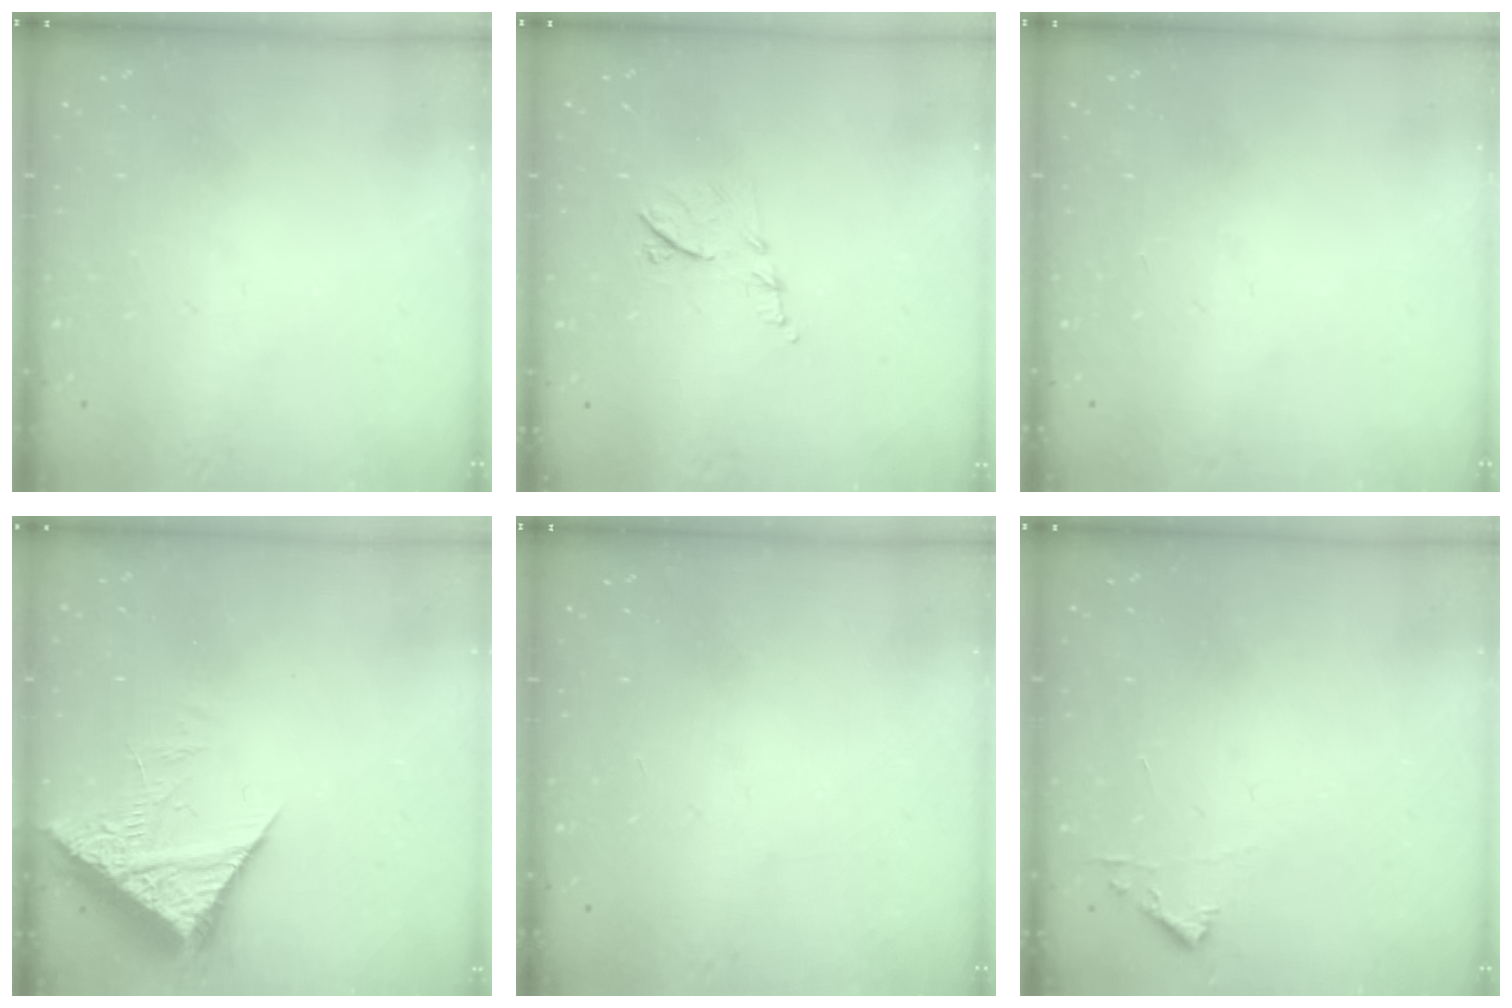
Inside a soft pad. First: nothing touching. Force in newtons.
{"total": 7.4, "press": 7.4, "slide": 0.4}
{"total": 0.0}
{"total": 7.2, "press": 7.1, "slide": 0.9}
{"total": 0.0}
{"total": 3.3, "press": 3.3, "slide": 0.4}